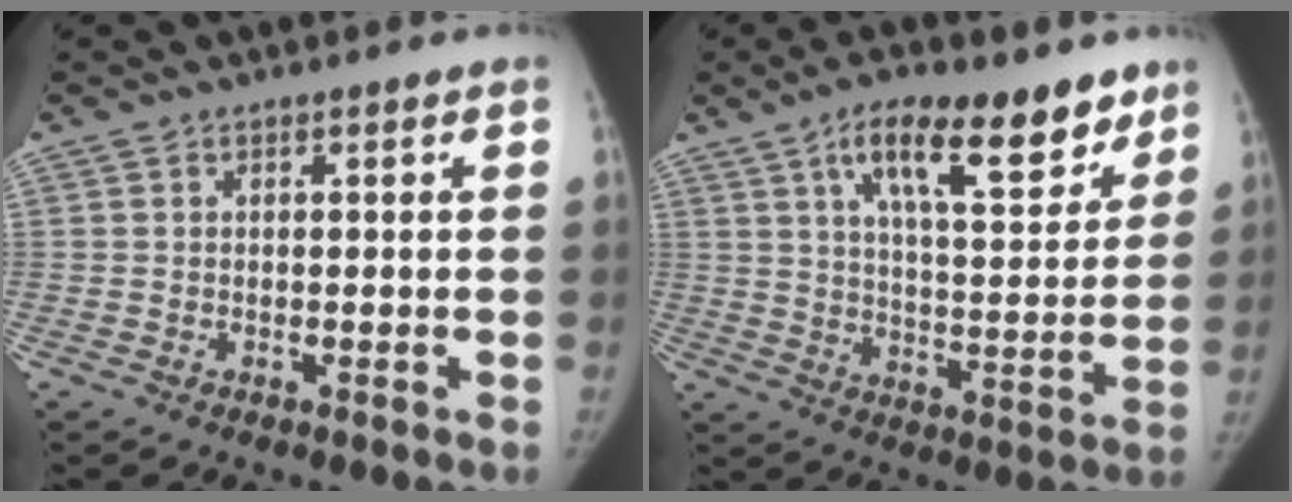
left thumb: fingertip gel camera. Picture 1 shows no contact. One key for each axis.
{"total": 16.8, "fx": 10.2, "fy": 6.1, "fz": 11.9, "tx": -0.141, "ty": -0.046, "tz": 0.163}